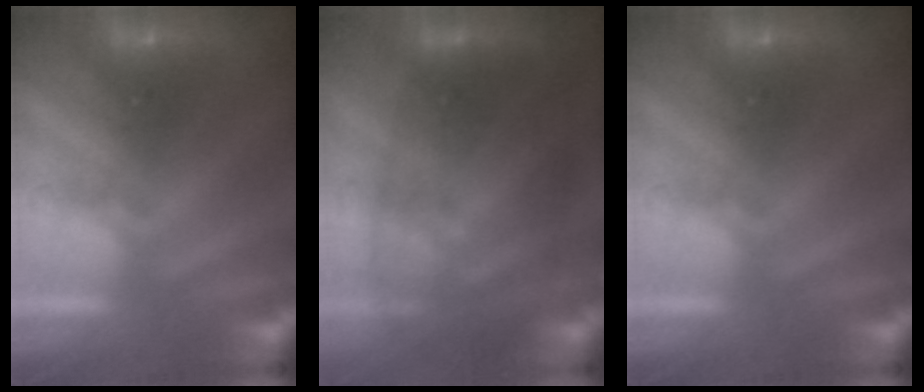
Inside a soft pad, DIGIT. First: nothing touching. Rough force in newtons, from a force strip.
{"total": 8.5}
{"total": 0.0}